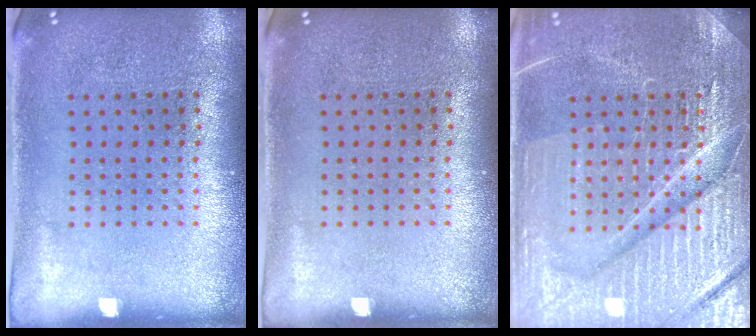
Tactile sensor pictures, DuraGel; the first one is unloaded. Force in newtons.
{"total": 0.0}
{"total": 7.1, "press": 7.1, "slide": 0.9}